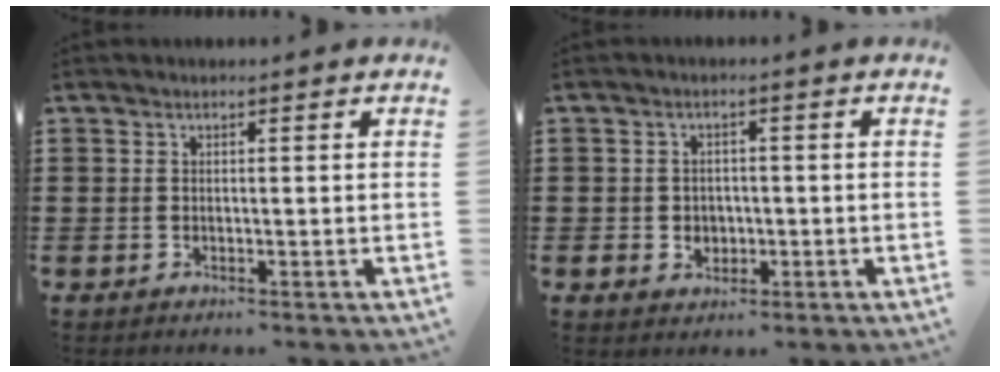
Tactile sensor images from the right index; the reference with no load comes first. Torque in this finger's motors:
{"motor_torque": [1.35, 0.79, 0.06, 0.06]}